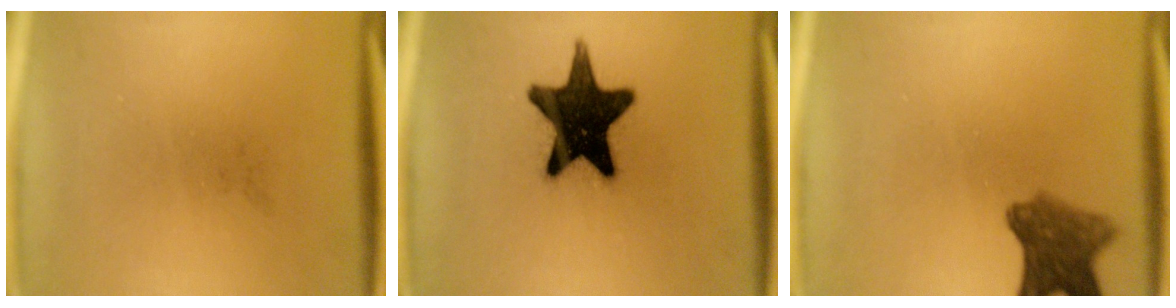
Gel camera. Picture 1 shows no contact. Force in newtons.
{"total": 18.2}
{"total": 6.7}